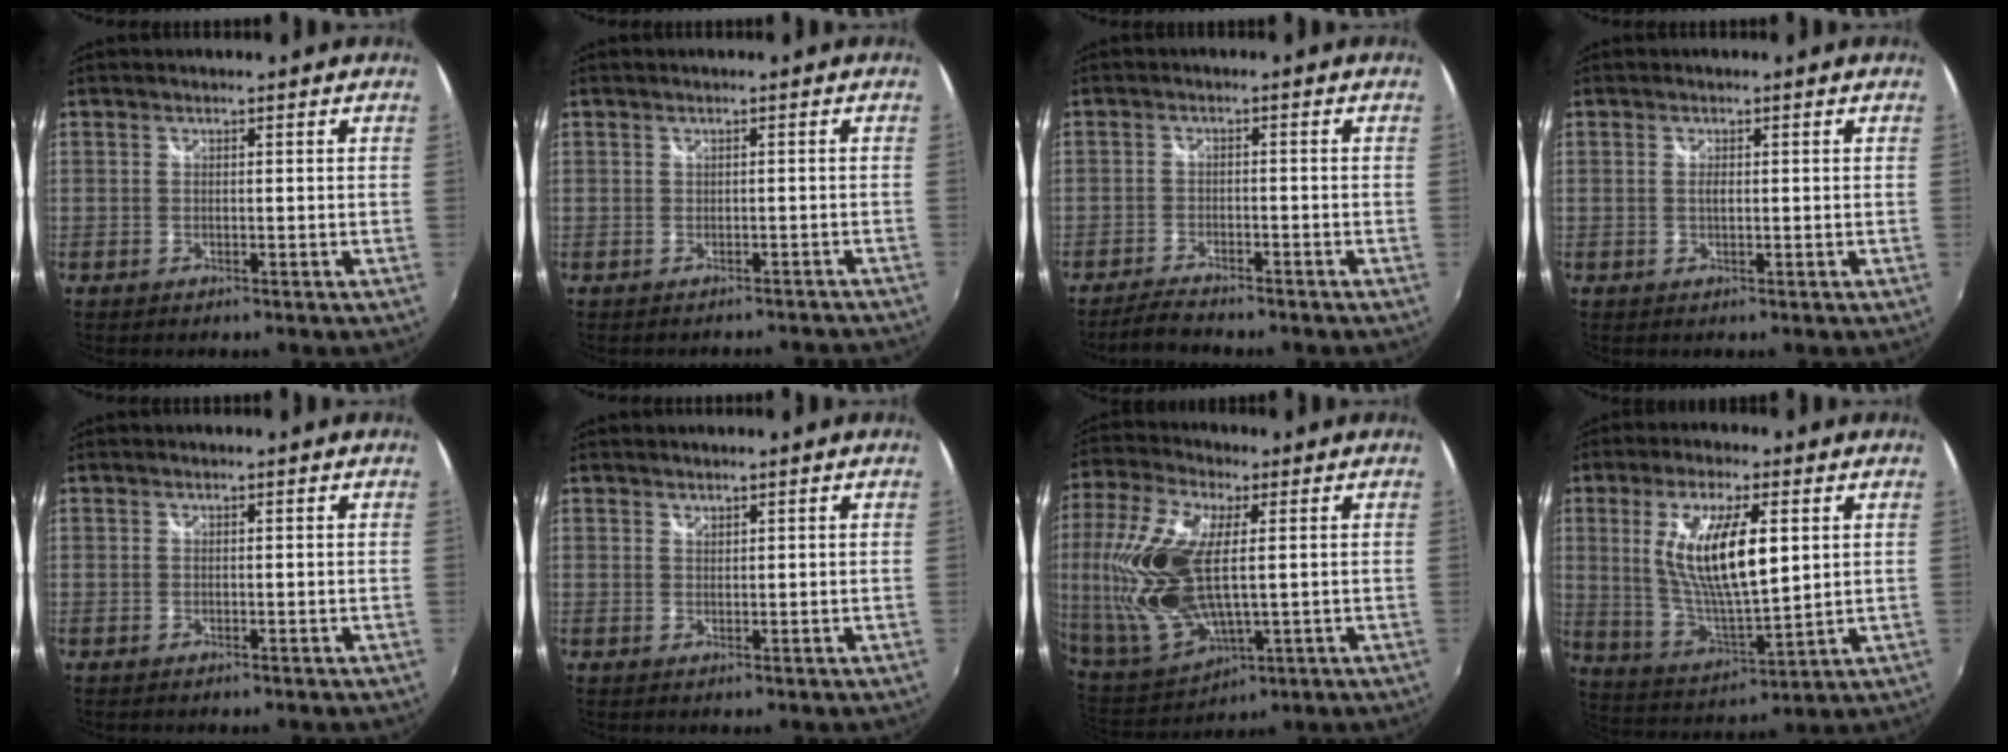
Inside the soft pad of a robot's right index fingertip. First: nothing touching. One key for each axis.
{"total": 4.9, "fx": -4.3, "fy": 2.1, "fz": 0.9, "tx": -0.003, "ty": 0.008, "tz": -0.042}
{"total": 4.9, "fx": -4.5, "fy": 1.0, "fz": 1.8, "tx": -0.053, "ty": -0.007, "tz": -0.079}
{"total": 1.1, "fx": 0.1, "fy": 0.4, "fz": 1.0, "tx": -0.018, "ty": -0.001, "tz": -0.001}
{"total": 0.0}
{"total": 0.8, "fx": 0.8, "fy": 0.3, "fz": 0.1, "tx": 0.000, "ty": 0.001, "tz": 0.015}
{"total": 20.5, "fx": 1.9, "fy": 9.4, "fz": 18.1, "tx": -0.390, "ty": -0.004, "tz": 0.050}
{"total": 14.9, "fx": 3.5, "fy": 4.4, "fz": 13.9, "tx": -0.261, "ty": -0.007, "tz": 0.076}